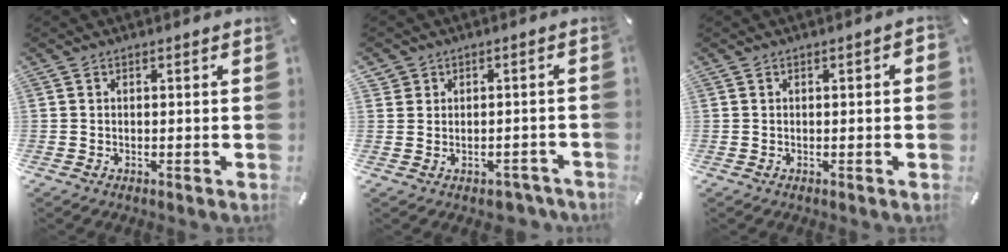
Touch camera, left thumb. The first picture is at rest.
{"total": 3.4, "force": [-0.4, 3.4, 0.4], "torque": [-0.005, 0.005, -0.006]}
{"total": 1.2, "force": [-0.2, 0.4, 1.1], "torque": [-0.020, 0.002, -0.004]}